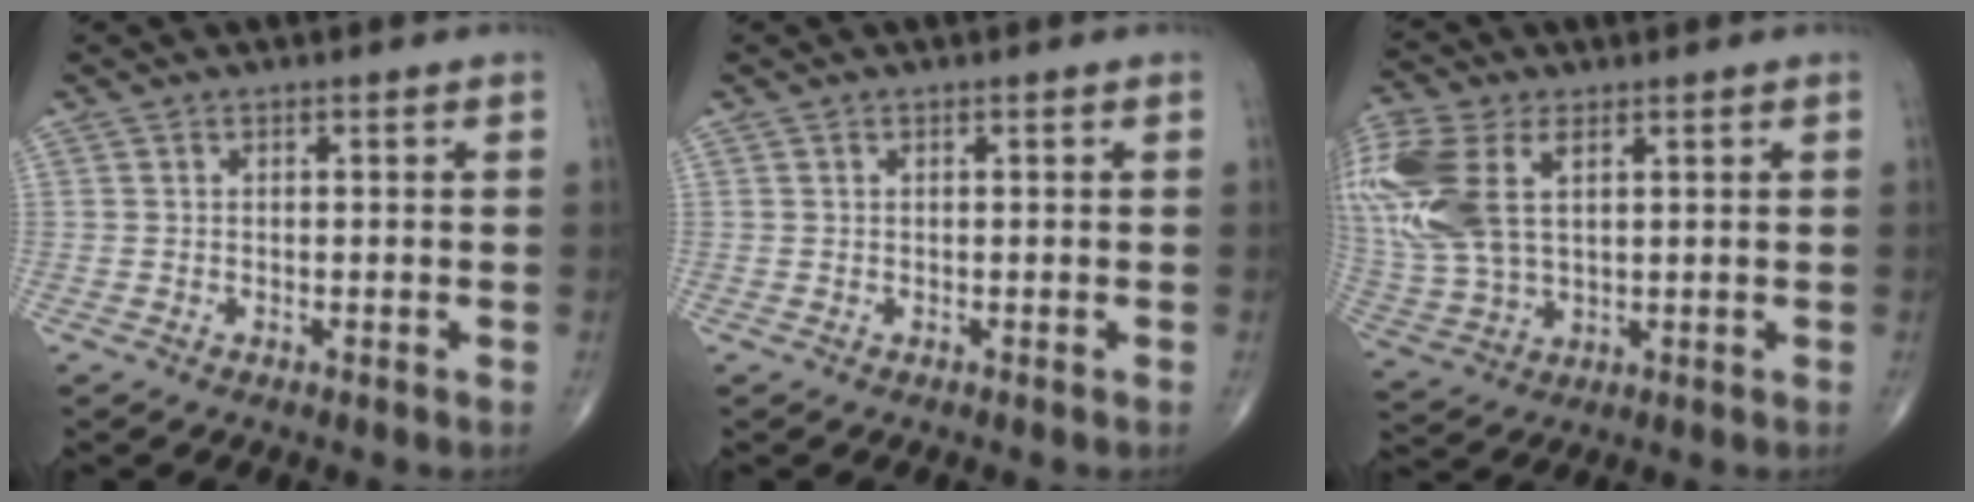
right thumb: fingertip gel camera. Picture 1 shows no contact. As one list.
[{"total": 0.0}, {"total": 20.4, "force": [6.1, 12.2, 15.2], "torque": [-0.389, 0.005, 0.121]}]